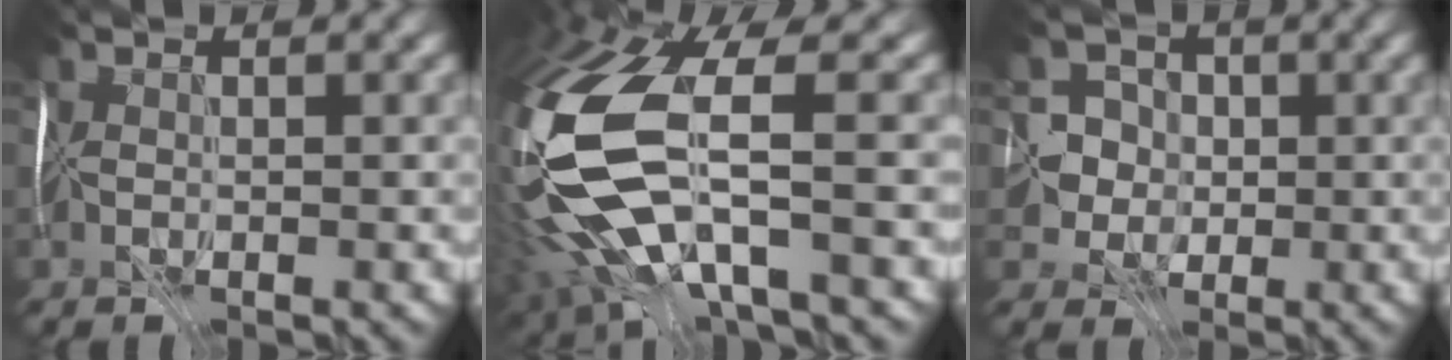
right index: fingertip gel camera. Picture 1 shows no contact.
{"total": 11.5, "force": [-1.5, 4.9, 10.4], "torque": [-0.255, -0.013, -0.021]}
{"total": 3.6, "force": [0.0, 3.6, 0.1], "torque": [0.024, 0.022, -0.017]}